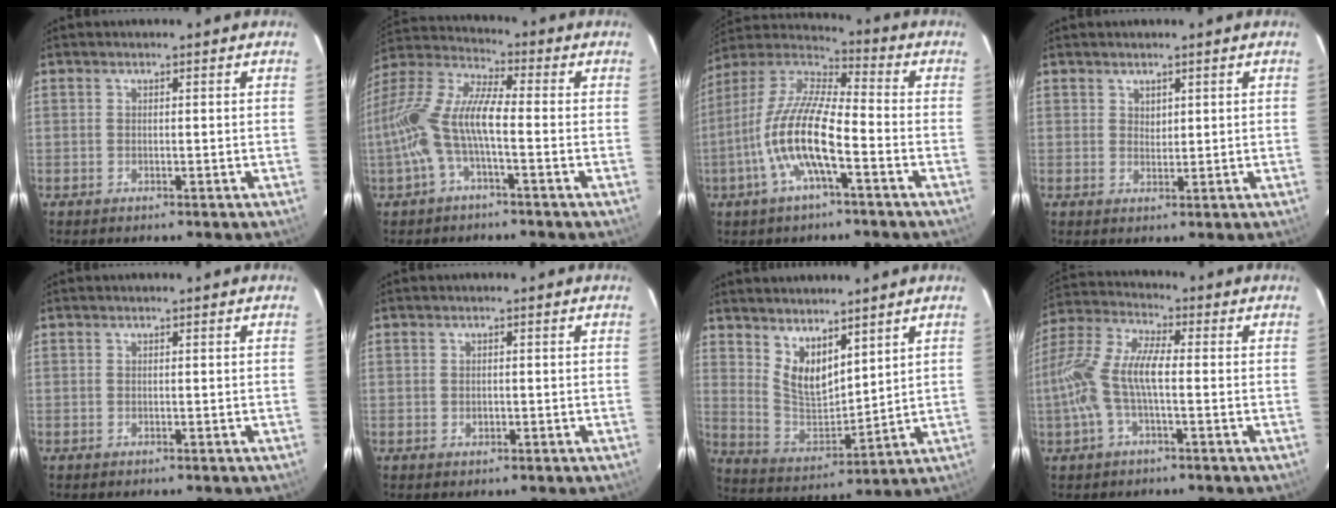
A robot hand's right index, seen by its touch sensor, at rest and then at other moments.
{"total": 13.1, "force": [-2.8, 3.5, 12.3], "torque": [-0.250, 0.005, -0.056]}
{"total": 14.8, "force": [-5.1, 3.5, 13.4], "torque": [-0.271, -0.003, -0.107]}
{"total": 0.8, "force": [0.6, 0.5, 0.1], "torque": [-0.001, 0.002, 0.012]}
{"total": 0.0}
{"total": 1.1, "force": [-0.1, 0.9, 0.6], "torque": [-0.010, 0.002, -0.002]}
{"total": 9.9, "force": [6.6, 4.4, 6.0], "torque": [-0.106, -0.012, 0.138]}
{"total": 11.9, "force": [-2.0, 3.7, 11.1], "torque": [-0.240, 0.008, -0.041]}